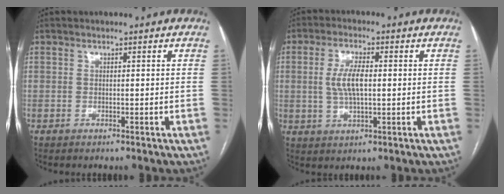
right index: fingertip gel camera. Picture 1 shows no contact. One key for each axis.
{"total": 6.1, "fx": 0.4, "fy": 1.9, "fz": 5.7, "tx": -0.121, "ty": 0.006, "tz": 0.011}